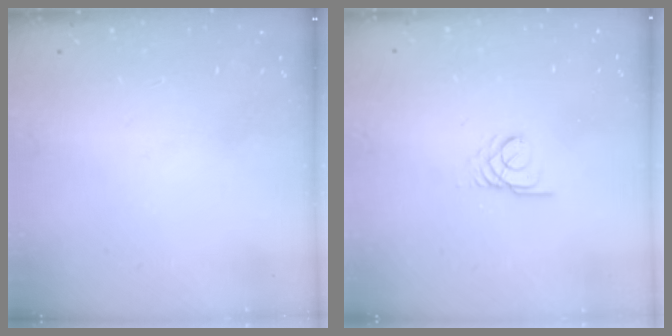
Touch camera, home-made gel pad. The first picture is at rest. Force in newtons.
{"total": 2.6, "press": 2.6, "slide": 0.2}